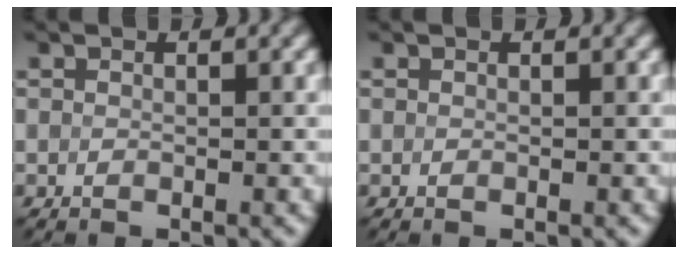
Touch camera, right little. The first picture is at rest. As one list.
[{"total": 0.0}]